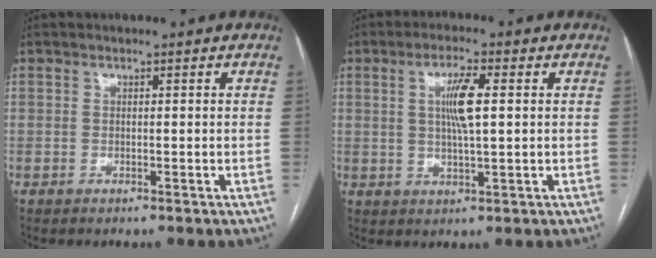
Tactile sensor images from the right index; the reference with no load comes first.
{"total": 5.8, "force": [1.2, 0.6, 5.7], "torque": [-0.108, 0.001, 0.021]}